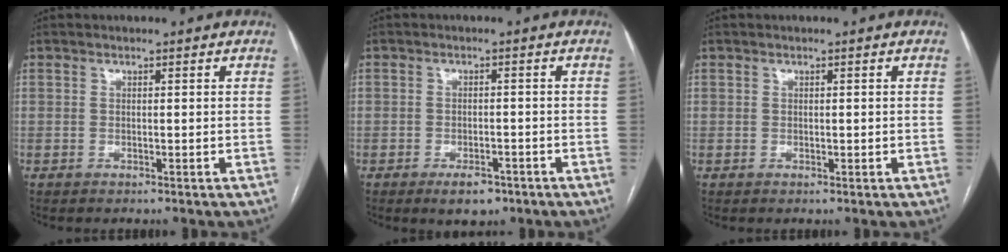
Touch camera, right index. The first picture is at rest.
{"total": 4.0, "force": [-2.6, 2.1, 2.2], "torque": [-0.032, 0.000, -0.031]}
{"total": 0.6, "force": [0.1, 0.5, 0.4], "torque": [-0.006, 0.000, 0.003]}